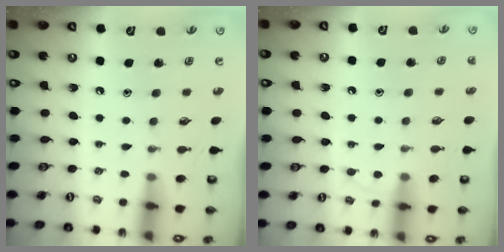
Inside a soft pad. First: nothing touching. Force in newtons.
{"total": 5.8, "press": 5.7, "slide": 0.6}